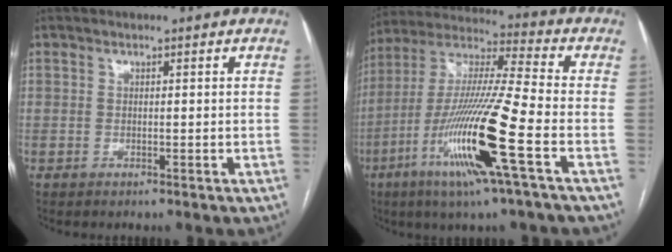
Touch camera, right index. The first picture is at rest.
{"total": 18.6, "force": [-6.9, -0.3, 17.3], "torque": [-0.360, -0.024, -0.137]}